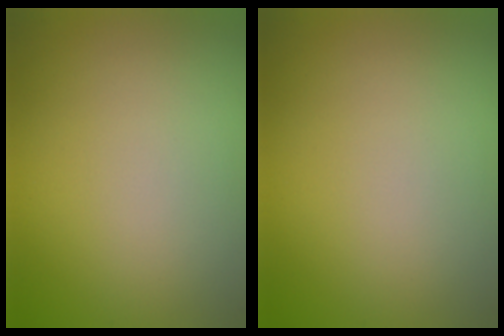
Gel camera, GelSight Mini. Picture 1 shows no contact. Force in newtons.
{"total": 0.0}